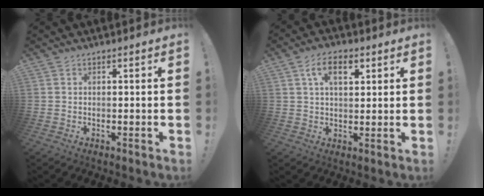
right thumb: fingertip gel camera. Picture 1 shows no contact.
{"total": 7.9, "force": [3.0, 4.2, 5.9], "torque": [-0.090, 0.002, 0.052]}